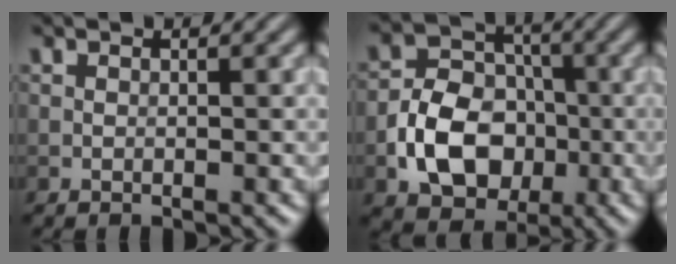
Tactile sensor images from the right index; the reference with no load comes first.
{"total": 7.4, "force": [-2.2, 5.5, 4.3], "torque": [-0.075, -0.002, -0.042]}